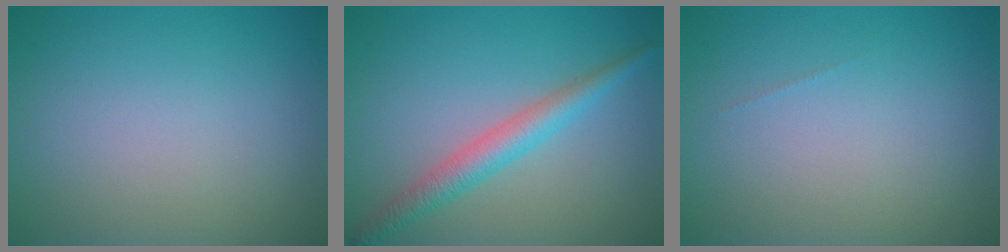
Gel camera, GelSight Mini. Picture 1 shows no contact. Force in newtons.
{"total": 3.2, "press": 3.2, "slide": 0.0}
{"total": 0.0}